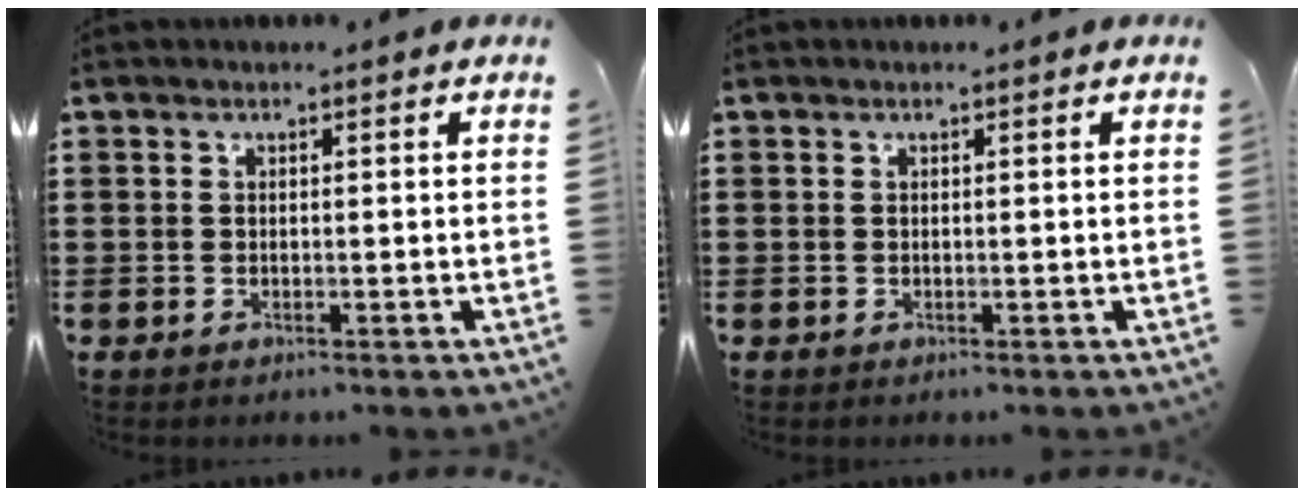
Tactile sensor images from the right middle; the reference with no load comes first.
{"total": 0.0}